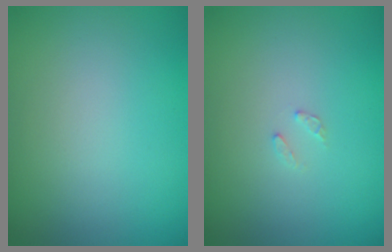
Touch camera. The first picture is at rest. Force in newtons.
{"total": 0.8, "press": 0.7, "slide": 0.1}